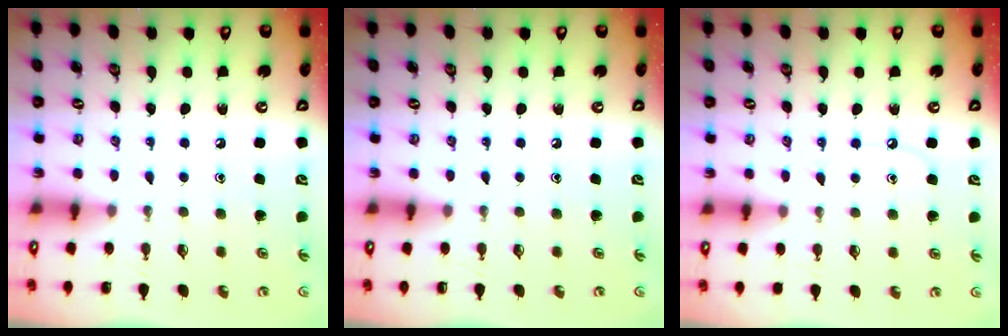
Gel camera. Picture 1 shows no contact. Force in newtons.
{"total": 0.0}
{"total": 4.7, "press": 4.7, "slide": 0.6}